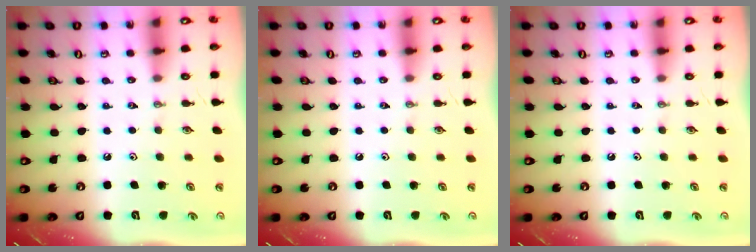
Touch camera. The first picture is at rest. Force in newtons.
{"total": 0.0}
{"total": 0.0}